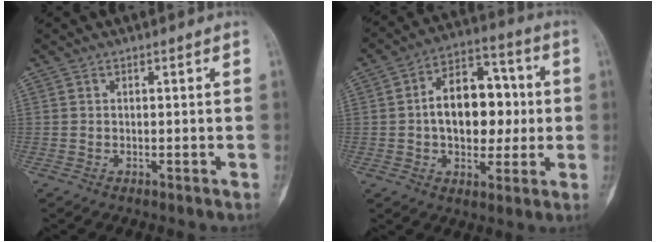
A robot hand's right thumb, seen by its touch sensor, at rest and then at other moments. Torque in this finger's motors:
{"motor_torque": [1.57, 1.77, 0.74, -0.57, 0.33]}